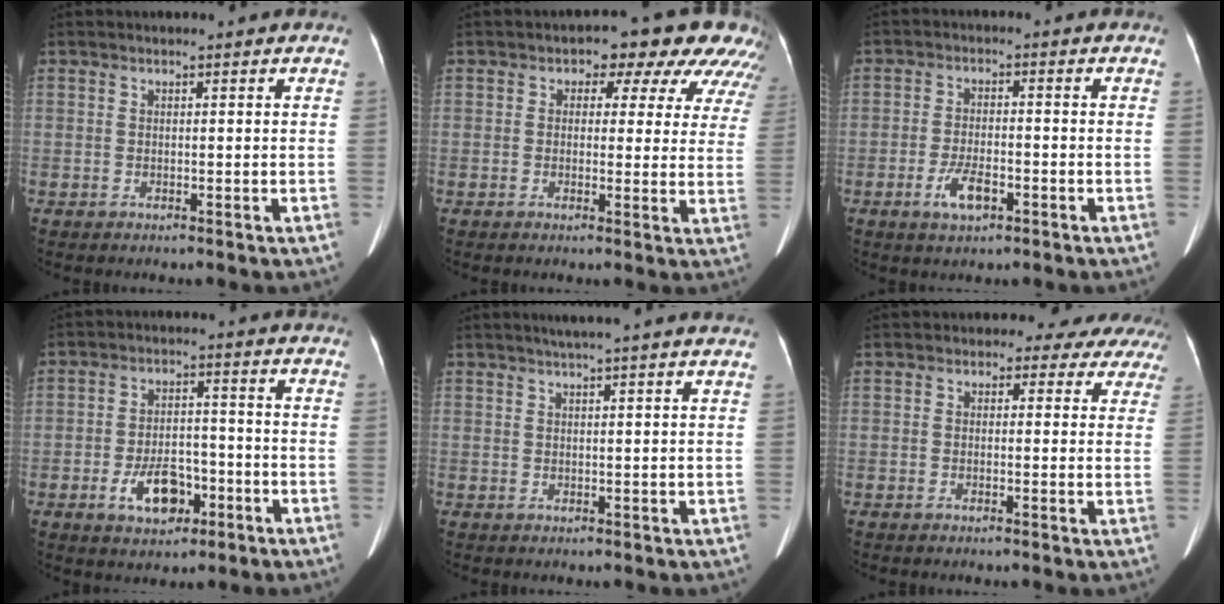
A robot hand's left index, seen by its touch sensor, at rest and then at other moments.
{"total": 11.3, "force": [7.8, 5.8, 5.8], "torque": [-0.041, 0.020, 0.062]}
{"total": 4.6, "force": [-2.4, 1.7, 3.6], "torque": [-0.073, -0.002, -0.039]}
{"total": 7.4, "force": [-3.5, 4.1, 5.1], "torque": [-0.096, 0.007, -0.054]}
{"total": 6.7, "force": [5.5, -0.9, 3.7], "torque": [-0.050, 0.022, 0.065]}
{"total": 8.6, "force": [7.4, 4.3, 1.1], "torque": [0.025, 0.007, 0.050]}